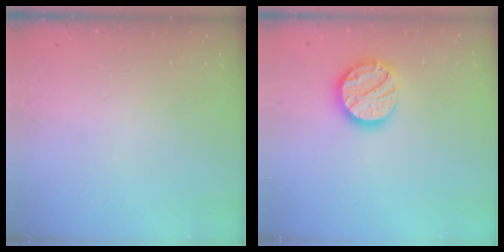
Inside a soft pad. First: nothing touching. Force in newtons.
{"total": 15.0, "press": 15.0, "slide": 1.2}